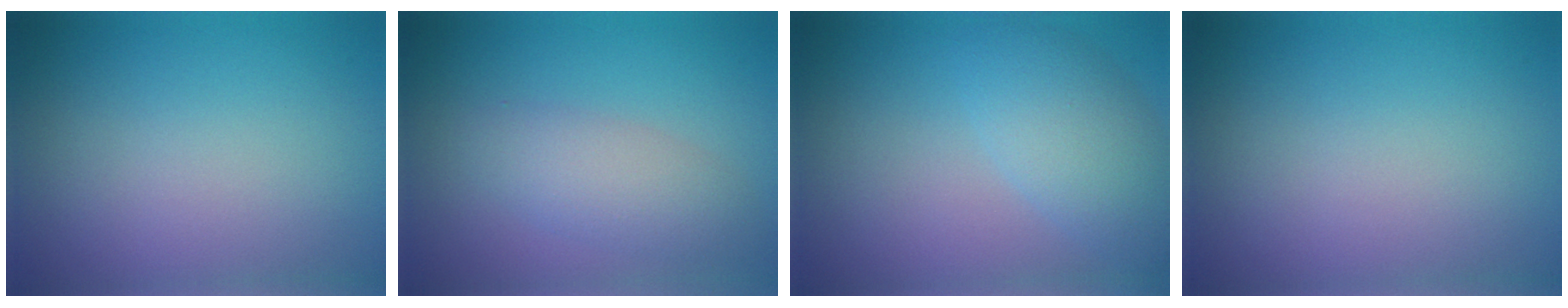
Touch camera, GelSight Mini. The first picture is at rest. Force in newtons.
{"total": 3.3, "press": 3.3, "slide": 0.2}
{"total": 4.3, "press": 4.3, "slide": 0.1}
{"total": 0.0}